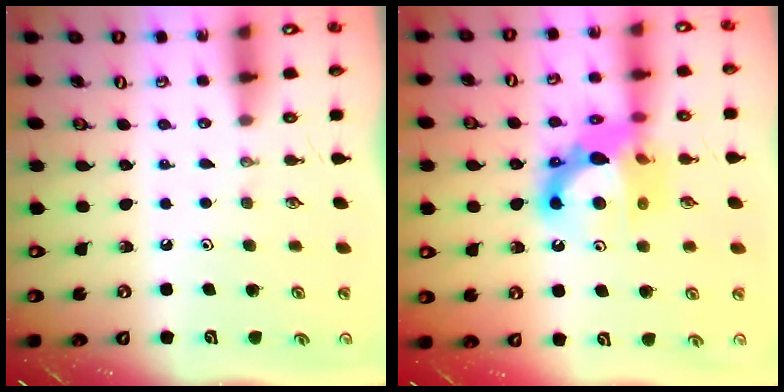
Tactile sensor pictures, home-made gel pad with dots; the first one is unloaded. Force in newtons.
{"total": 13.9, "press": 13.7, "slide": 1.9}